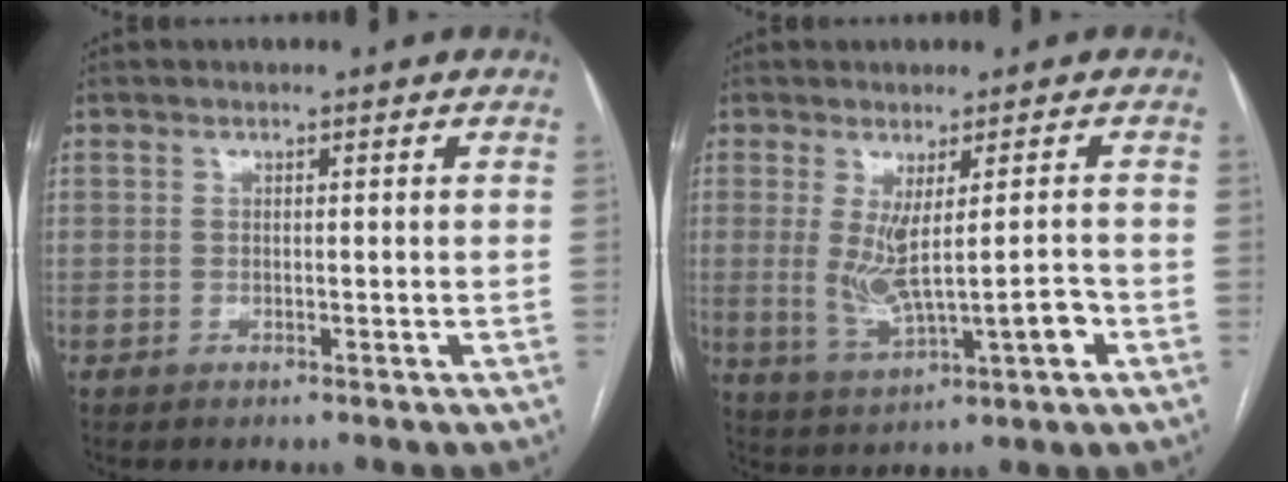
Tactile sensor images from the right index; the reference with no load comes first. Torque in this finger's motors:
{"motor_torque": [0.55, 0.26, 0.32, 0.06]}